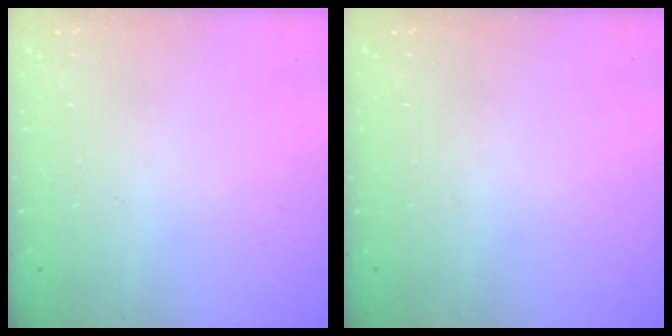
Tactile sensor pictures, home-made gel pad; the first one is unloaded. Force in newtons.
{"total": 0.0}